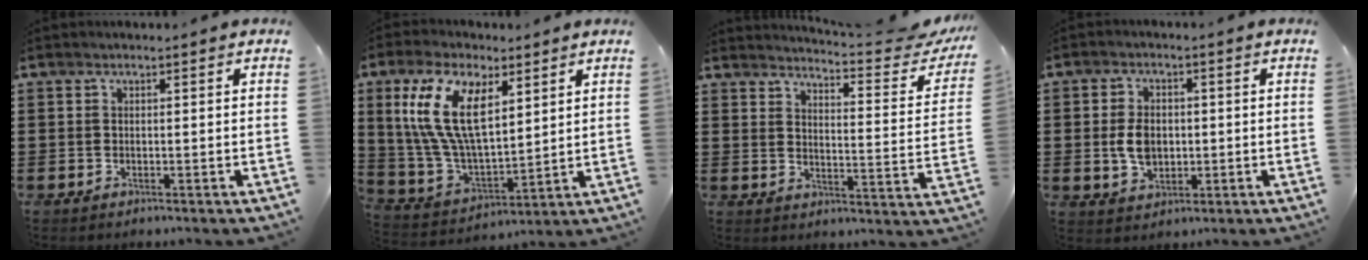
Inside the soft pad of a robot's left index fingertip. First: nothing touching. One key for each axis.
{"total": 13.7, "fx": 6.2, "fy": 6.4, "fz": 10.3, "tx": -0.232, "ty": 0.003, "tz": 0.116}
{"total": 3.9, "fx": 3.6, "fy": -0.4, "fz": 1.7, "tx": -0.031, "ty": -0.040, "tz": 0.047}
{"total": 5.2, "fx": -0.2, "fy": 3.5, "fz": 3.8, "tx": -0.083, "ty": 0.002, "tz": -0.009}